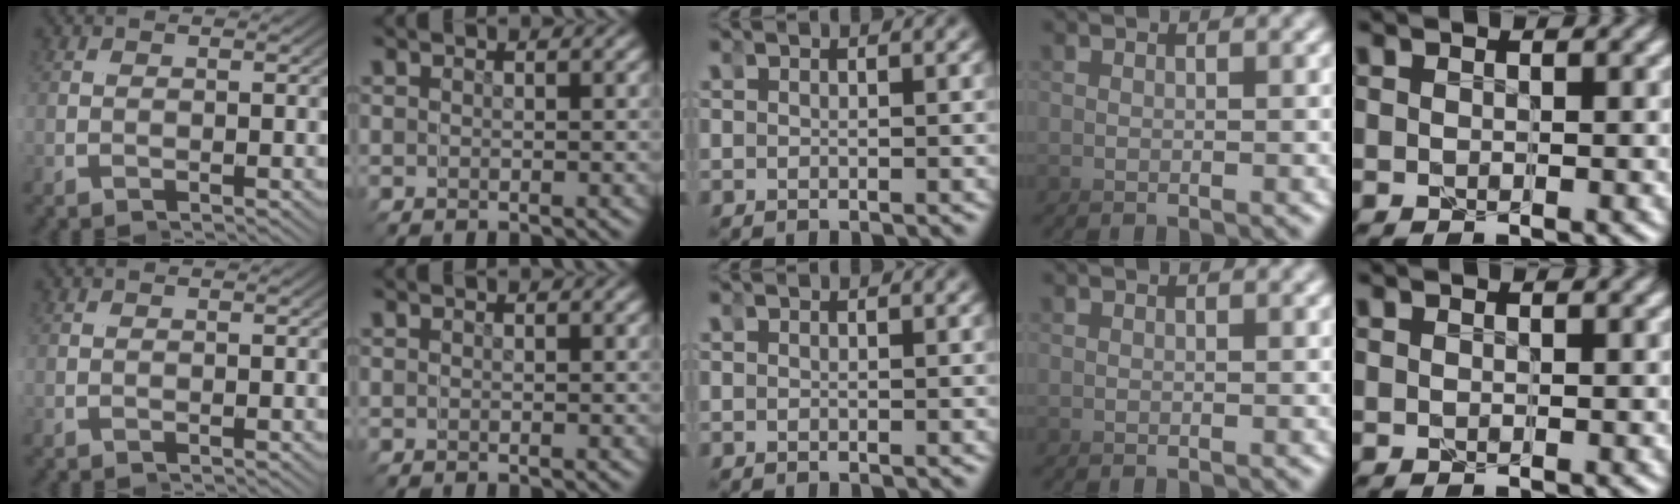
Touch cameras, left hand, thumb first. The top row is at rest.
{}